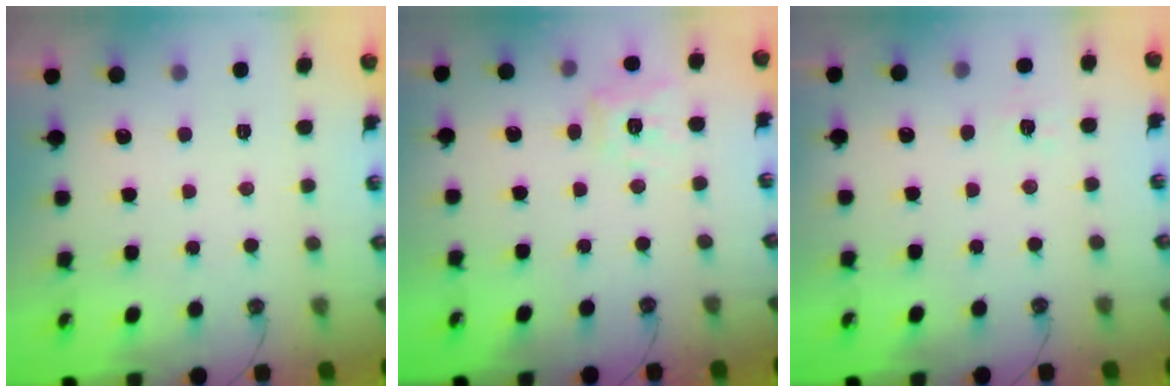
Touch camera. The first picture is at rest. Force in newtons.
{"total": 10.4, "press": 10.4, "slide": 1.1}
{"total": 5.8, "press": 5.8, "slide": 0.5}